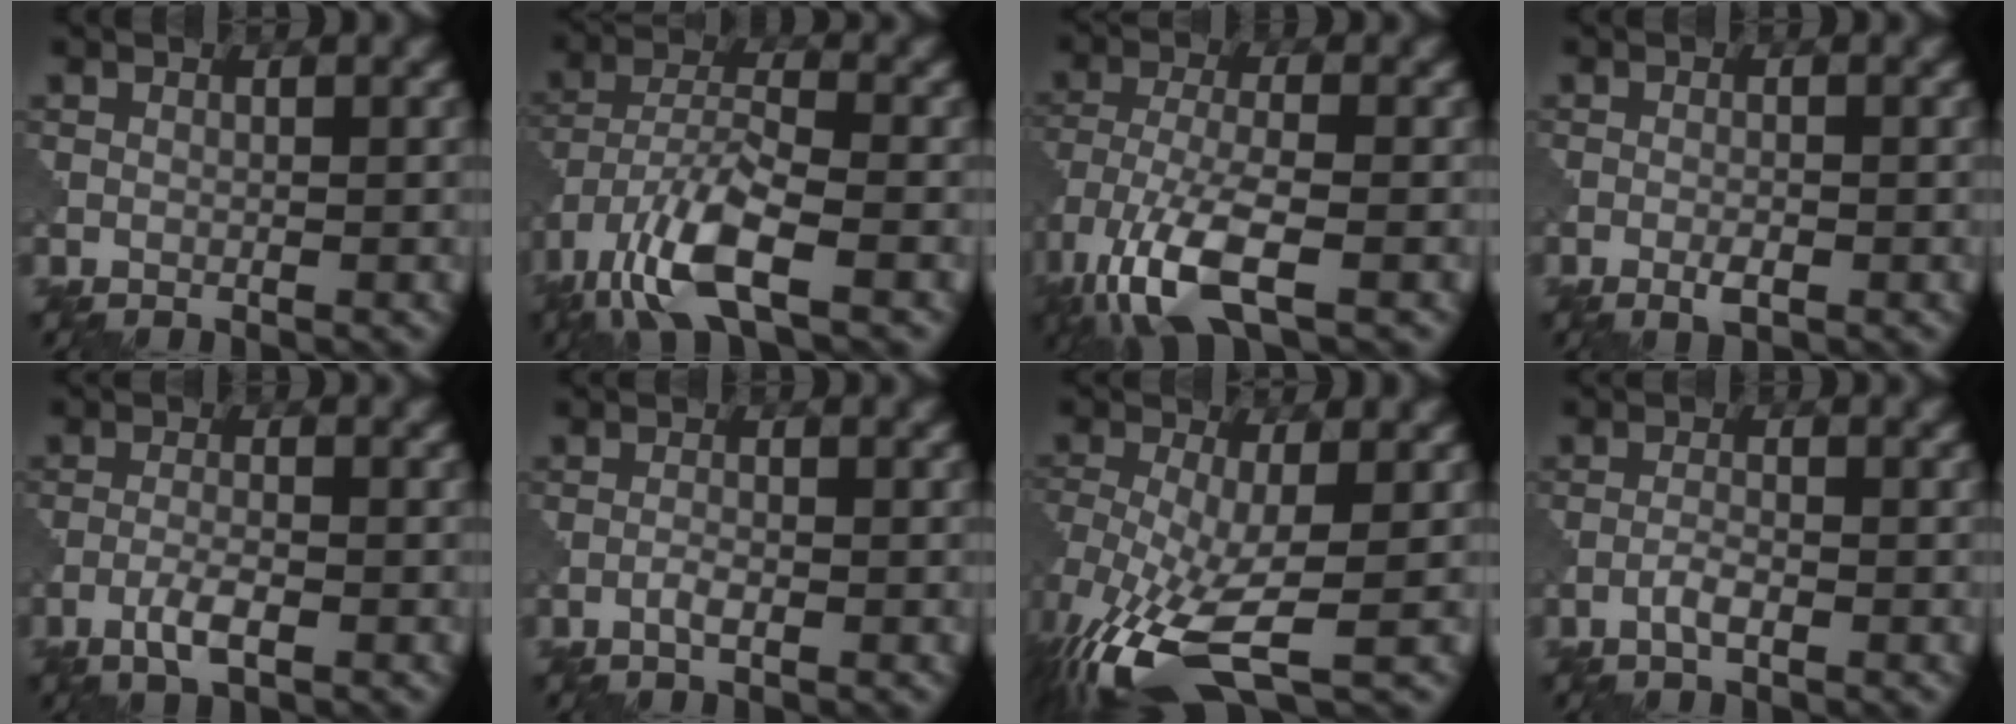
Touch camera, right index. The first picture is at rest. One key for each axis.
{"total": 8.6, "fx": -5.0, "fy": 2.6, "fz": 6.5, "tx": -0.130, "ty": -0.001, "tz": -0.106}
{"total": 8.8, "fx": -4.8, "fy": 3.2, "fz": 6.7, "tx": -0.153, "ty": -0.014, "tz": -0.097}
{"total": 1.5, "fx": -0.8, "fy": 0.4, "fz": 1.3, "tx": -0.025, "ty": -0.001, "tz": -0.016}
{"total": 2.6, "fx": -1.4, "fy": 0.6, "fz": 2.1, "tx": -0.045, "ty": 0.003, "tz": -0.031}
{"total": 1.1, "fx": -0.6, "fy": 0.2, "fz": 0.9, "tx": -0.020, "ty": 0.003, "tz": -0.014}
{"total": 9.6, "fx": -4.1, "fy": 3.9, "fz": 7.8, "tx": -0.171, "ty": -0.017, "tz": -0.079}
{"total": 1.6, "fx": -0.8, "fy": 0.3, "fz": 1.3, "tx": -0.026, "ty": 0.004, "tz": -0.021}